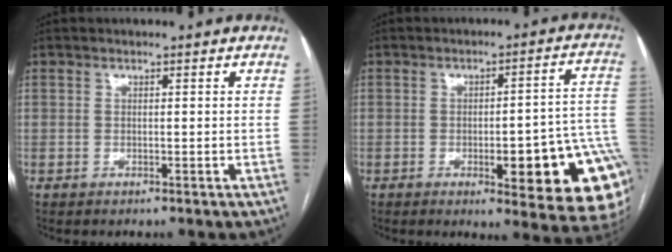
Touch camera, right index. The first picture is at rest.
{"total": 18.1, "force": [-5.0, 3.5, 17.0], "torque": [-0.112, 0.019, -0.048]}